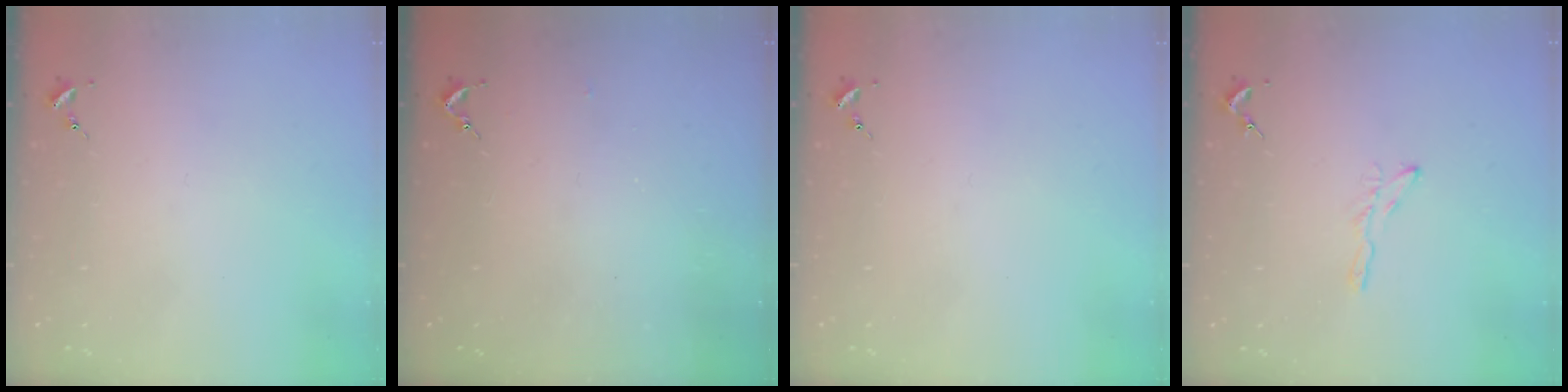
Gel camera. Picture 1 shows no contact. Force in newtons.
{"total": 2.6, "press": 2.5, "slide": 0.3}
{"total": 0.0}
{"total": 4.2, "press": 4.2, "slide": 0.5}